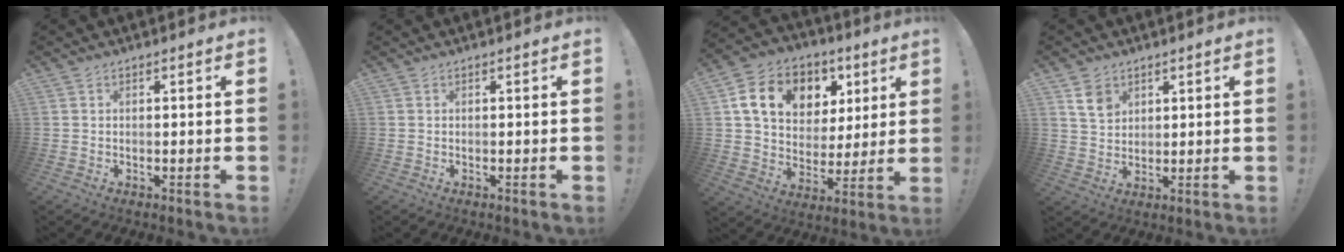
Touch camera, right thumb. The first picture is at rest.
{"total": 0.0}
{"total": 16.3, "force": [7.3, 11.8, 8.6], "torque": [-0.135, -0.024, 0.142]}
{"total": 6.8, "force": [3.9, 4.9, 2.5], "torque": [-0.024, -0.021, 0.073]}